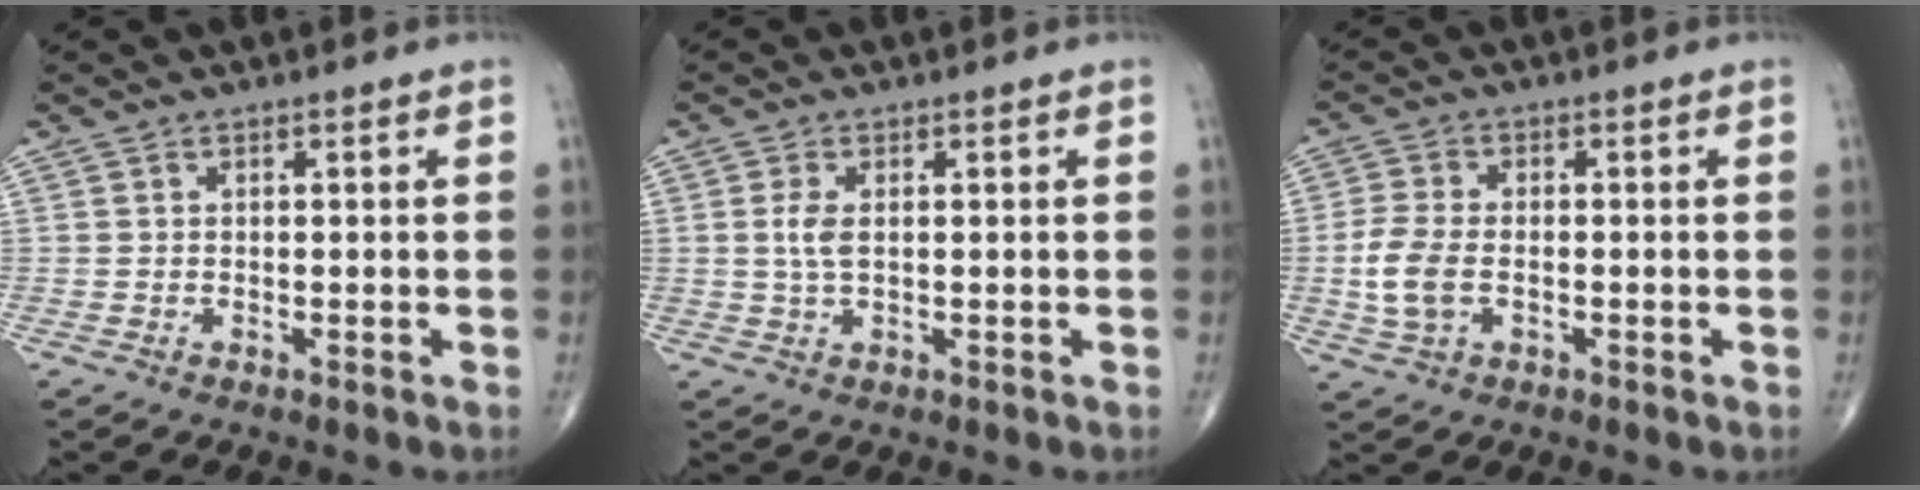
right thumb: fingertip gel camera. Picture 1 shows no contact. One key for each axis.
{"total": 3.2, "fx": 0.4, "fy": 1.6, "fz": 2.8, "tx": -0.066, "ty": 0.000, "tz": 0.009}
{"total": 6.9, "fx": -1.2, "fy": 4.1, "fz": 5.4, "tx": -0.122, "ty": 0.005, "tz": -0.025}